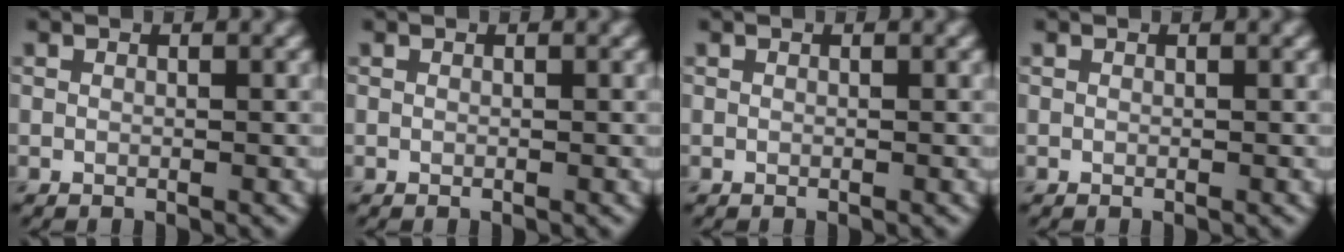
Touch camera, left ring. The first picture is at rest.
{"total": 0.0}
{"total": 0.0}
{"total": 0.0}